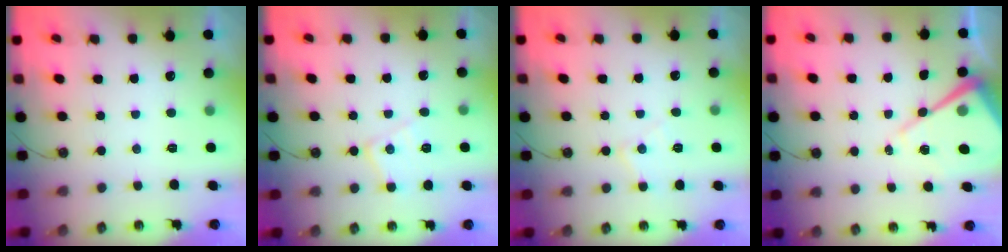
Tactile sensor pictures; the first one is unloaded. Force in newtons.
{"total": 9.7, "press": 9.7, "slide": 0.6}
{"total": 6.2, "press": 6.2, "slide": 0.5}
{"total": 13.0, "press": 12.9, "slide": 1.3}